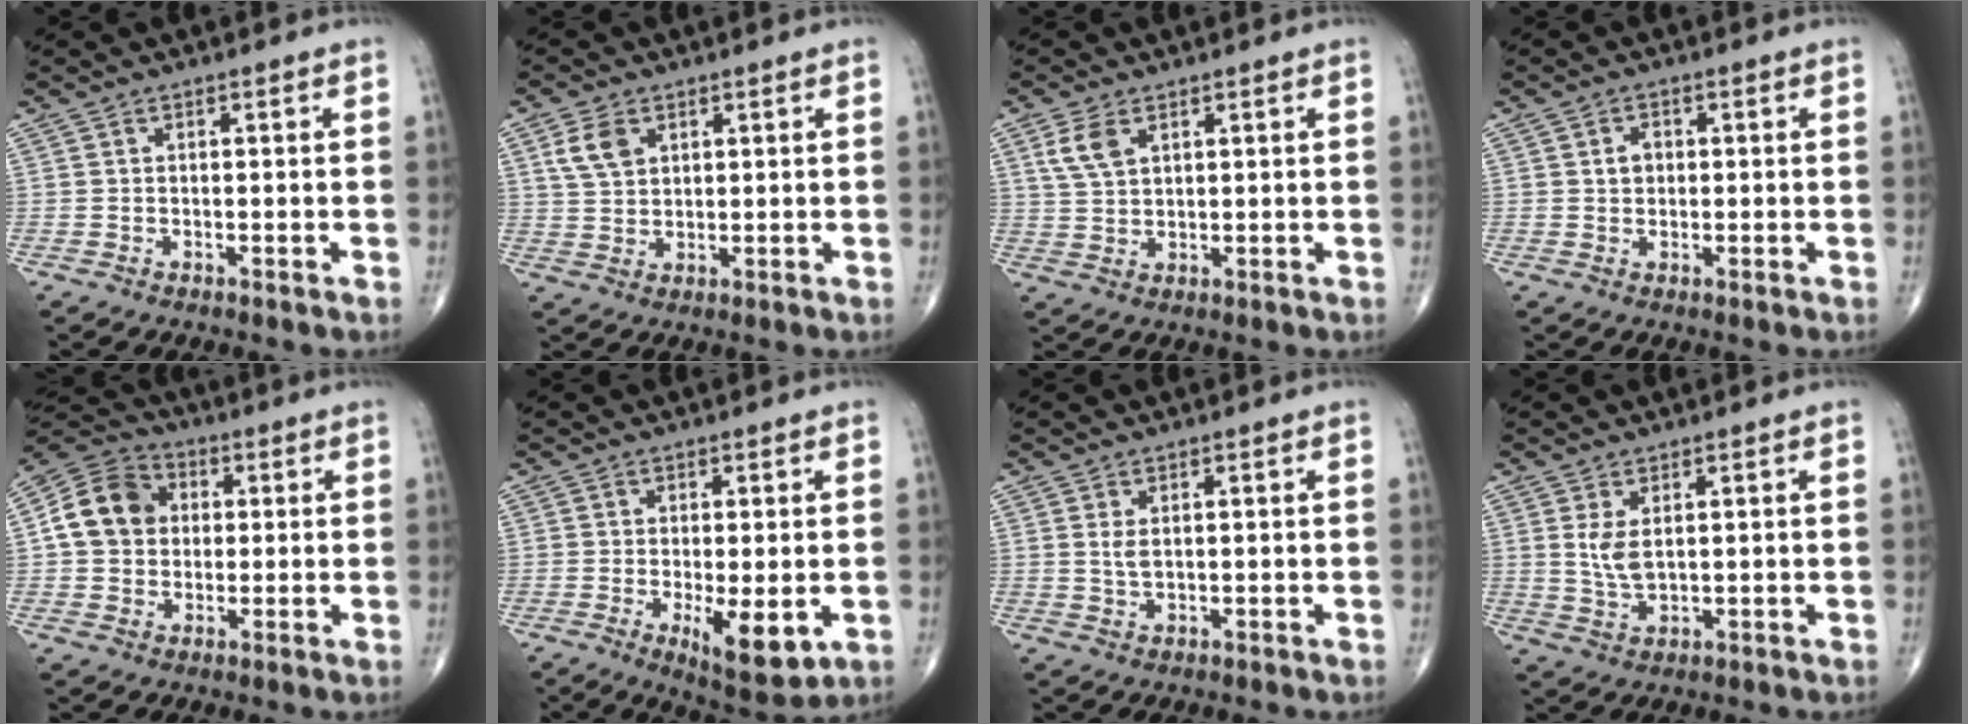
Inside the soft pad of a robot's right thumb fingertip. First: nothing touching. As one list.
[{"total": 5.4, "force": [2.4, 3.6, 3.3], "torque": [-0.056, -0.004, 0.050]}, {"total": 5.0, "force": [2.4, 2.7, 3.4], "torque": [-0.067, -0.002, 0.055]}, {"total": 2.3, "force": [0.3, 1.9, 1.4], "torque": [-0.014, 0.003, 0.006]}, {"total": 11.5, "force": [1.4, 9.5, 6.3], "torque": [-0.098, 0.017, 0.014]}, {"total": 8.4, "force": [-2.0, 2.8, 7.6], "torque": [-0.110, -0.023, -0.025]}, {"total": 2.0, "force": [0.6, 0.9, 1.6], "torque": [-0.032, -0.003, 0.016]}, {"total": 4.1, "force": [1.2, 1.9, 3.4], "torque": [-0.068, -0.011, 0.032]}]